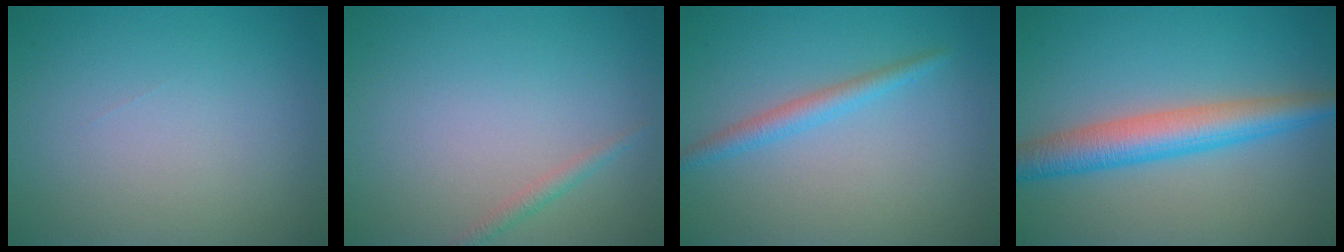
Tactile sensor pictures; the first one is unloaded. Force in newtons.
{"total": 1.0, "press": 1.0, "slide": 0.0}
{"total": 2.0, "press": 2.0, "slide": 0.1}
{"total": 5.4, "press": 5.4, "slide": 0.2}